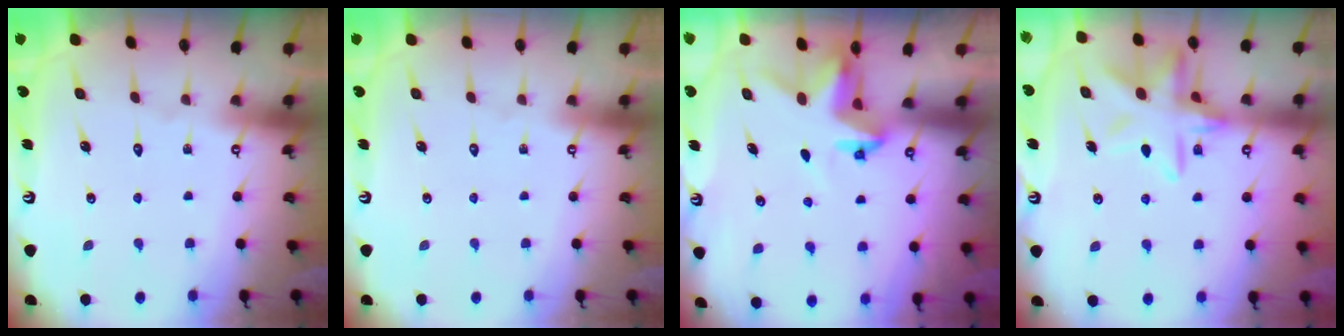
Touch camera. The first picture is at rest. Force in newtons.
{"total": 0.0}
{"total": 3.3, "press": 3.3, "slide": 0.2}
{"total": 12.6, "press": 12.5, "slide": 1.2}